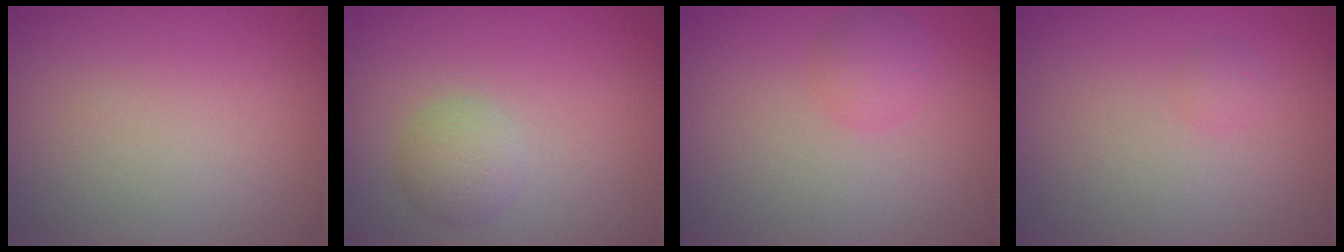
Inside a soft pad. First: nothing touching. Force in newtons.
{"total": 2.1, "press": 2.1, "slide": 0.1}
{"total": 1.8, "press": 1.8, "slide": 0.1}
{"total": 0.7, "press": 0.7, "slide": 0.0}